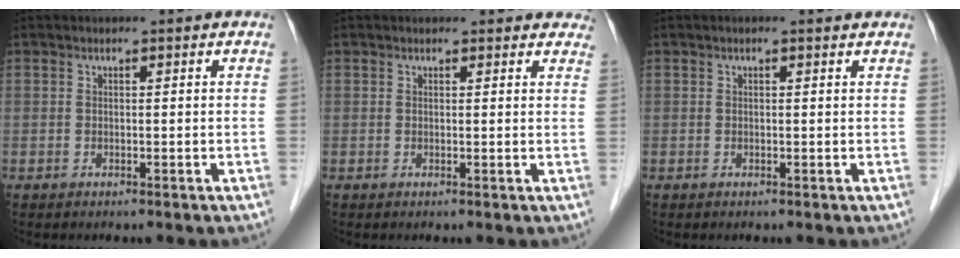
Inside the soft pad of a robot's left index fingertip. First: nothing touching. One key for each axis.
{"total": 6.5, "fx": 6.0, "fy": 2.4, "fz": 1.0, "tx": 0.018, "ty": 0.003, "tz": 0.045}
{"total": 1.2, "fx": 1.0, "fy": 0.3, "fz": 0.6, "tx": -0.014, "ty": 0.010, "tz": 0.011}